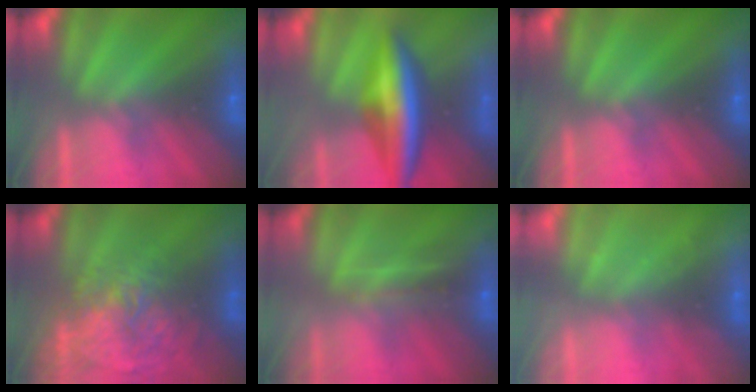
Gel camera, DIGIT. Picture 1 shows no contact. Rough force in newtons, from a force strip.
{"total": 6.6}
{"total": 0.0}
{"total": 13.2}
{"total": 2.6}
{"total": 2.4}